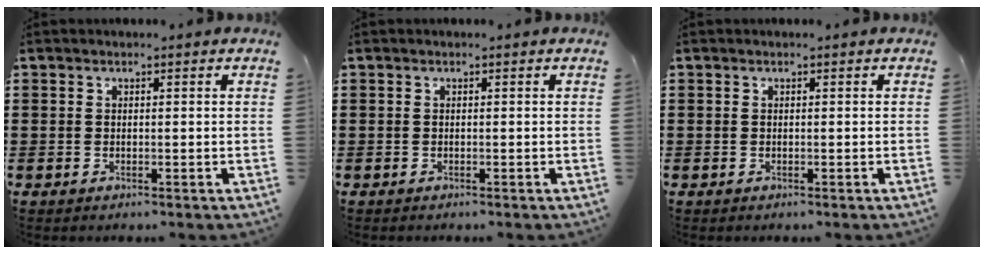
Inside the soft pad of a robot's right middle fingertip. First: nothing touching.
{"total": 0.0}
{"total": 0.0}